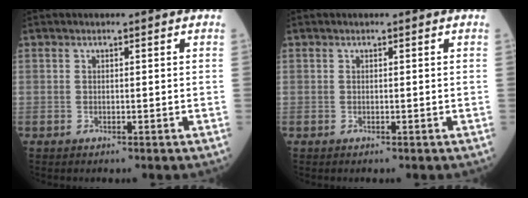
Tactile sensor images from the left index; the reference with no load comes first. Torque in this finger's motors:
{"motor_torque": [0.00, 0.00, 0.00, 0.01]}